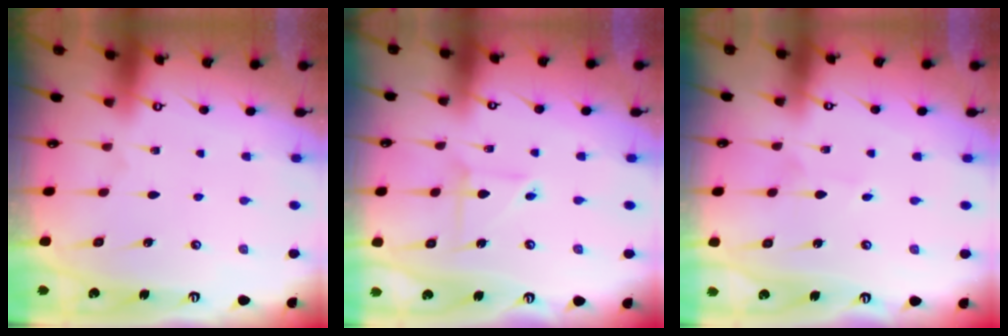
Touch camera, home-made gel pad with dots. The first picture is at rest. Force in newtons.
{"total": 3.6, "press": 3.5, "slide": 0.4}
{"total": 1.9, "press": 1.9, "slide": 0.2}